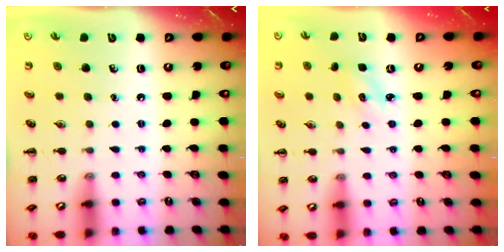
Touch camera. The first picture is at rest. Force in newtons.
{"total": 3.0, "press": 2.9, "slide": 0.9}